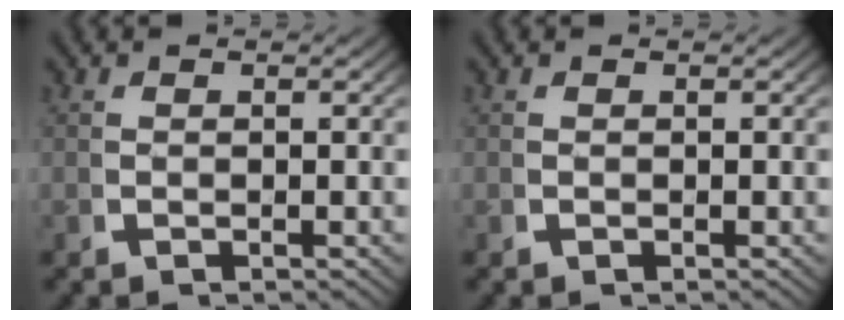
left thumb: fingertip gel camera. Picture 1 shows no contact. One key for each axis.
{"total": 0.0}